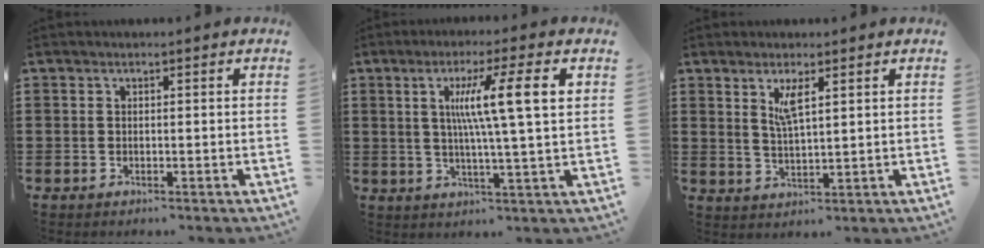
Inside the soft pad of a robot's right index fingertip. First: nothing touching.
{"total": 10.0, "force": [2.3, 0.3, 9.7], "torque": [-0.188, 0.006, 0.030]}
{"total": 3.7, "force": [2.0, 0.8, 3.0], "torque": [-0.057, -0.001, 0.033]}